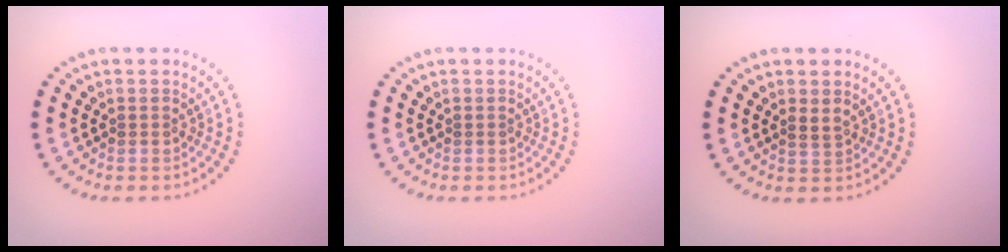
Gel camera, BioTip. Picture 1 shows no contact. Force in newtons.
{"total": 0.0}
{"total": 1.0, "press": 0.8, "slide": 0.6}